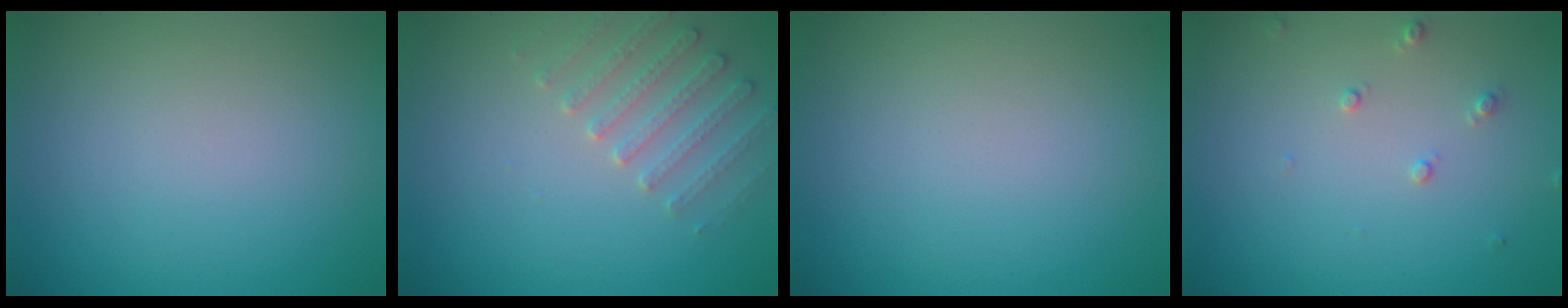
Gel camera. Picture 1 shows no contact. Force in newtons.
{"total": 2.6, "press": 2.6, "slide": 0.6}
{"total": 0.0}
{"total": 1.1, "press": 1.1, "slide": 0.2}